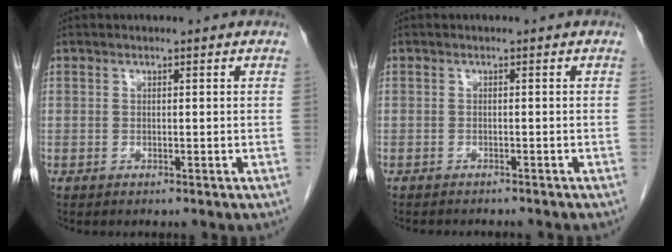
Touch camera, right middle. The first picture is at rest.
{"total": 4.4, "force": [-4.0, 0.9, 1.6], "torque": [-0.018, -0.003, -0.049]}